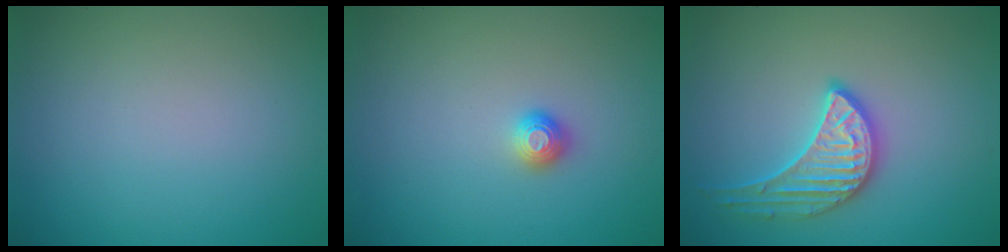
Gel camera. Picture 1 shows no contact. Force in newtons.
{"total": 1.1, "press": 1.0, "slide": 0.4}
{"total": 3.3, "press": 3.3, "slide": 0.3}